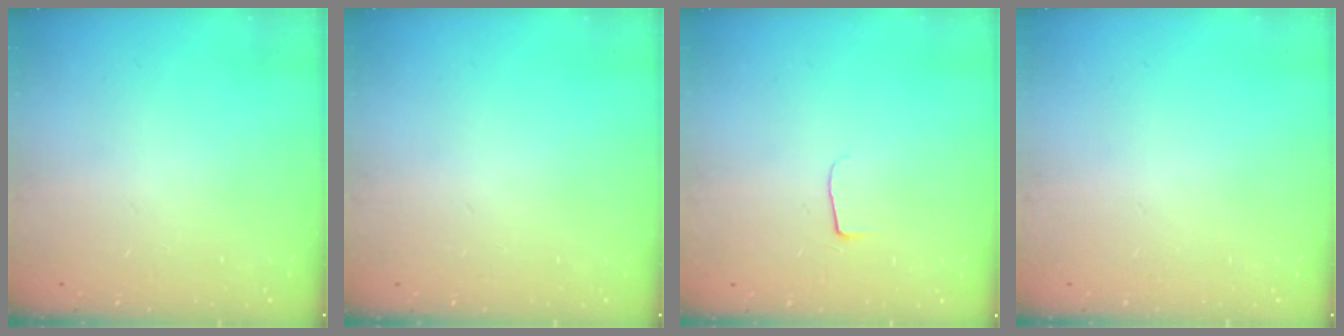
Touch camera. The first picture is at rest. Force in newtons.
{"total": 0.0}
{"total": 5.1, "press": 5.0, "slide": 0.6}
{"total": 0.0}